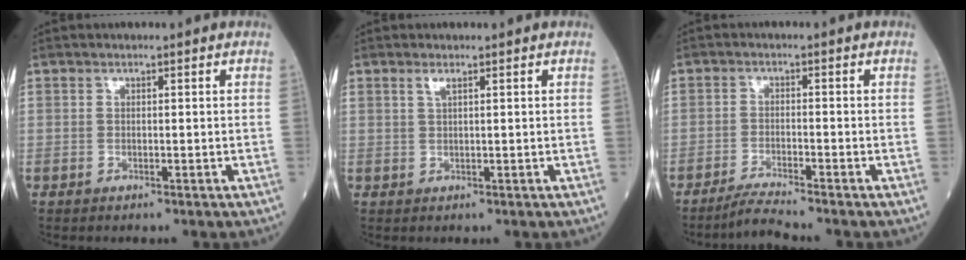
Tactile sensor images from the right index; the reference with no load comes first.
{"total": 1.2, "force": [0.7, 0.0, 0.9], "torque": [-0.022, 0.001, 0.015]}
{"total": 3.6, "force": [-3.3, -1.2, 0.9], "torque": [-0.027, -0.019, -0.067]}